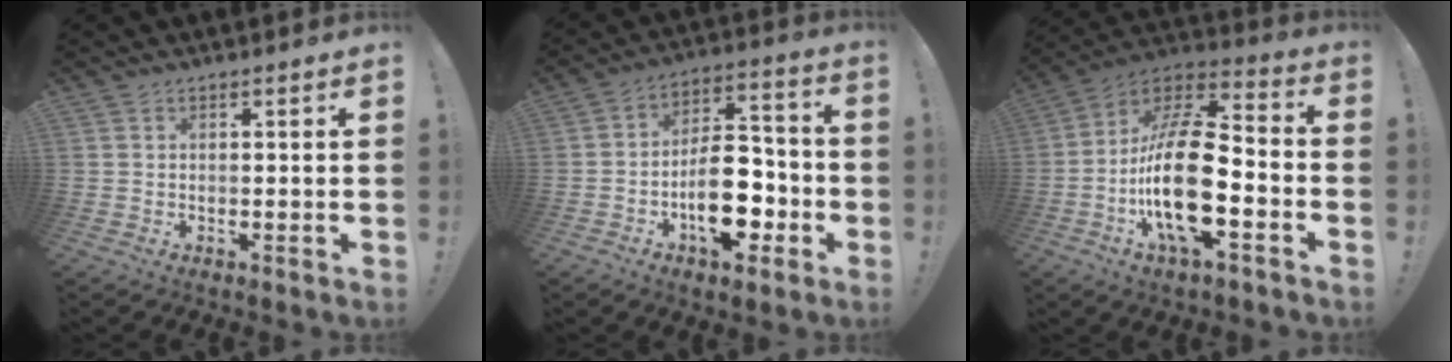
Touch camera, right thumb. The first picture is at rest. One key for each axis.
{"total": 16.9, "fx": -6.2, "fy": 9.5, "fz": 12.5, "tx": -0.198, "ty": 0.048, "tz": -0.093}
{"total": 23.9, "fx": -5.6, "fy": 9.9, "fz": 21.1, "tx": -0.418, "ty": 0.034, "tz": -0.091}